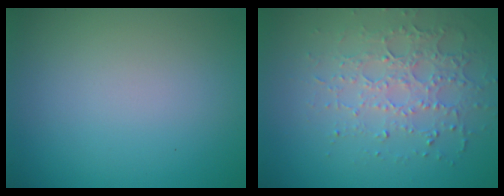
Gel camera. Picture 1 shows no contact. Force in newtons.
{"total": 3.5, "press": 3.4, "slide": 1.0}